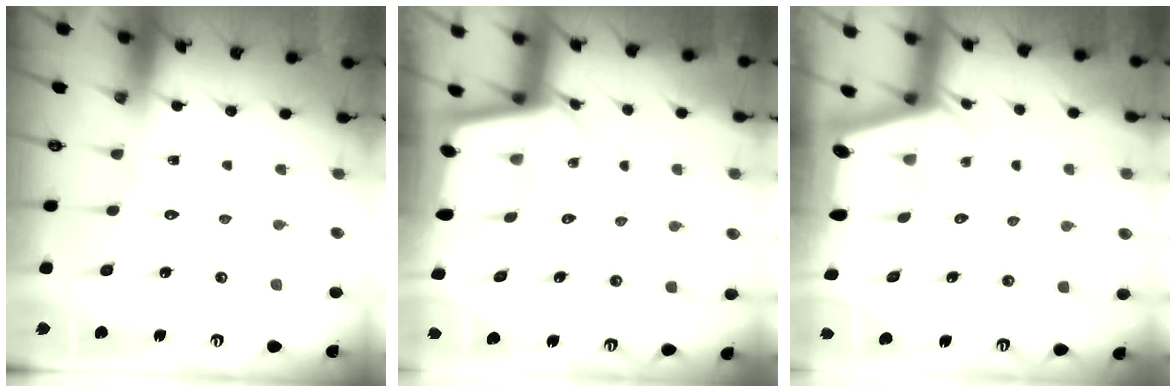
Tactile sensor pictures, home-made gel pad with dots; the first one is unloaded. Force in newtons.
{"total": 2.5, "press": 2.5, "slide": 0.3}
{"total": 1.9, "press": 1.8, "slide": 0.3}